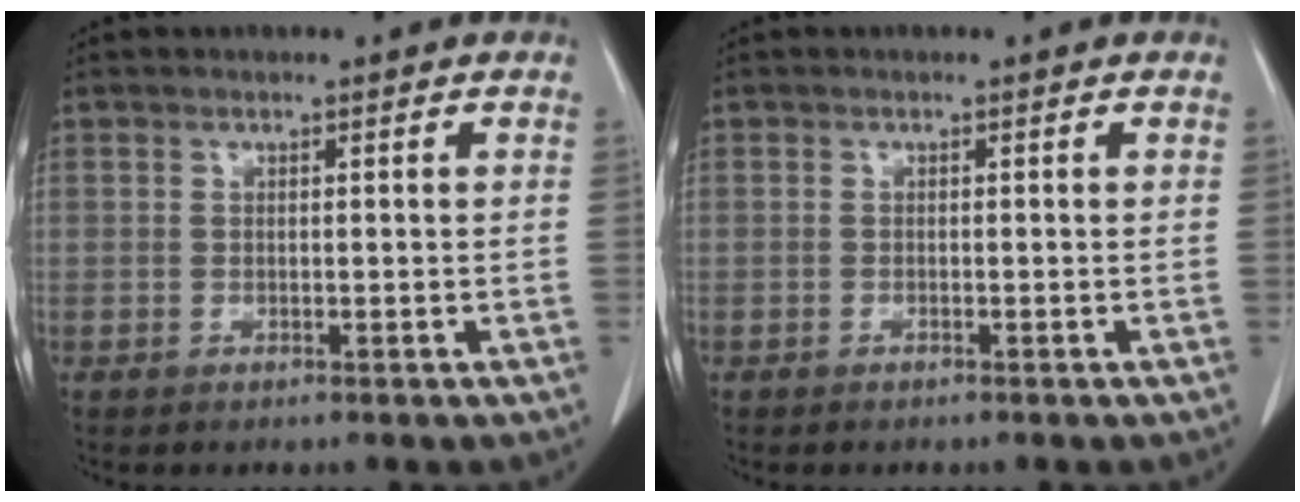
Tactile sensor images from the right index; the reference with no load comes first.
{"total": 0.0}